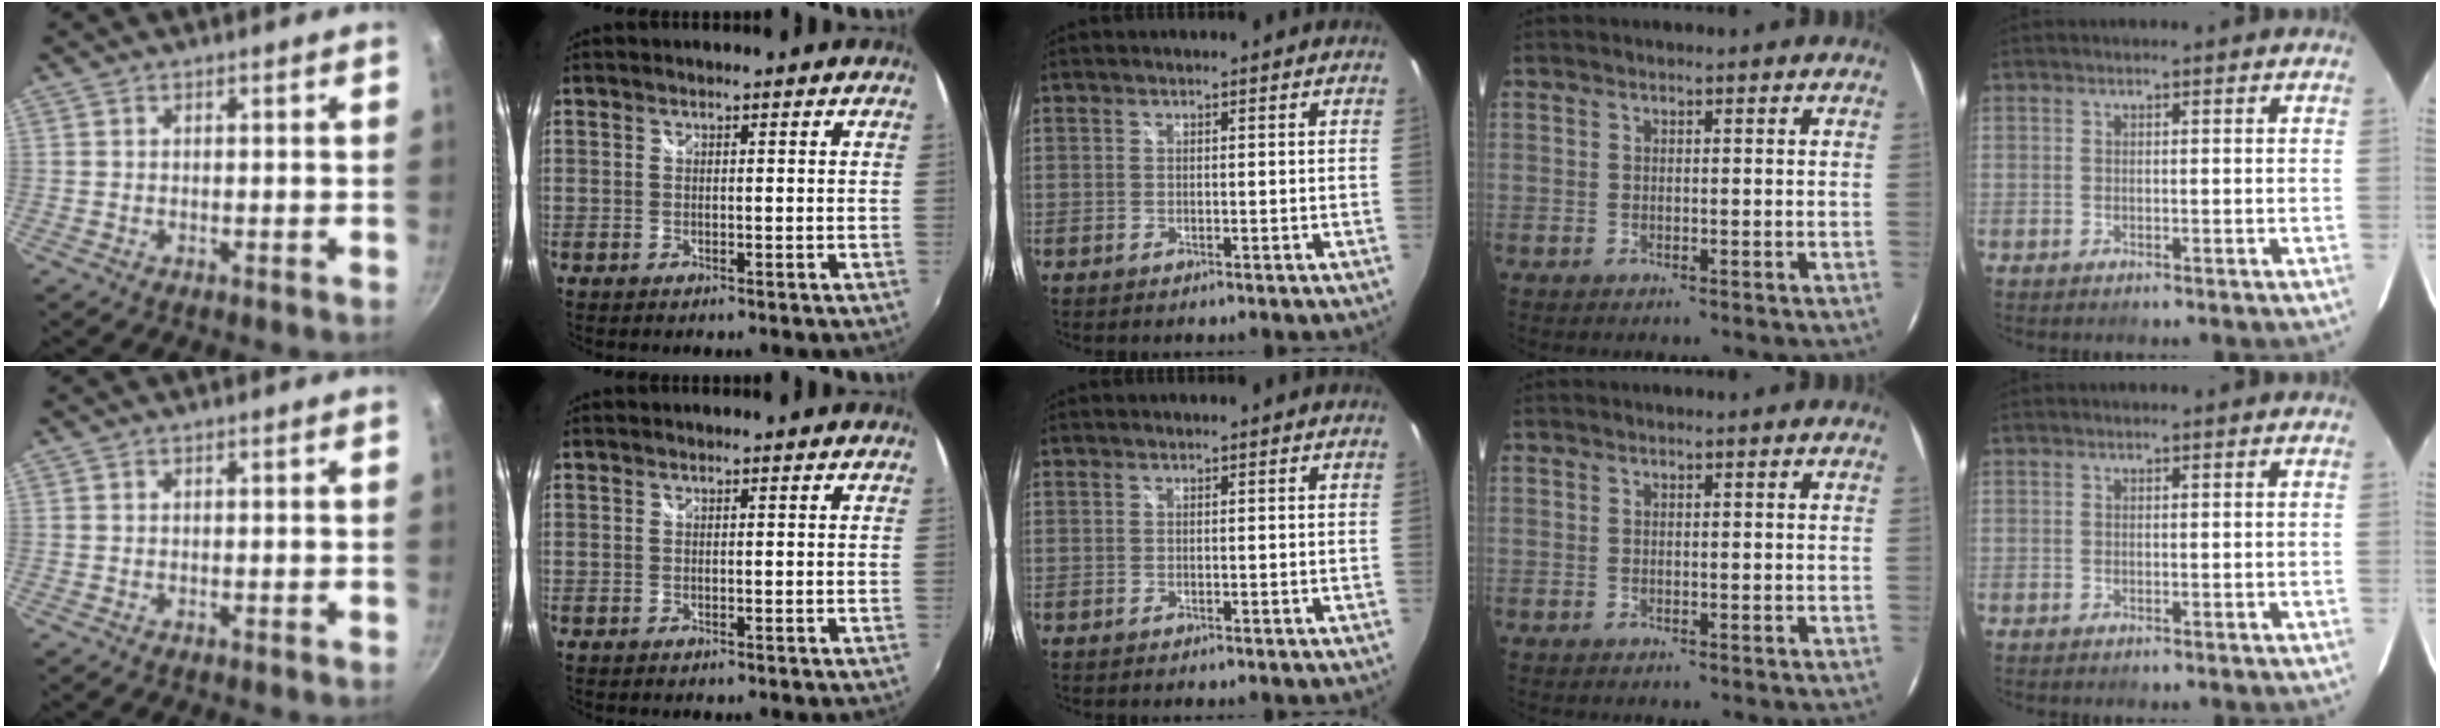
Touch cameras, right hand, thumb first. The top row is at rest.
{}